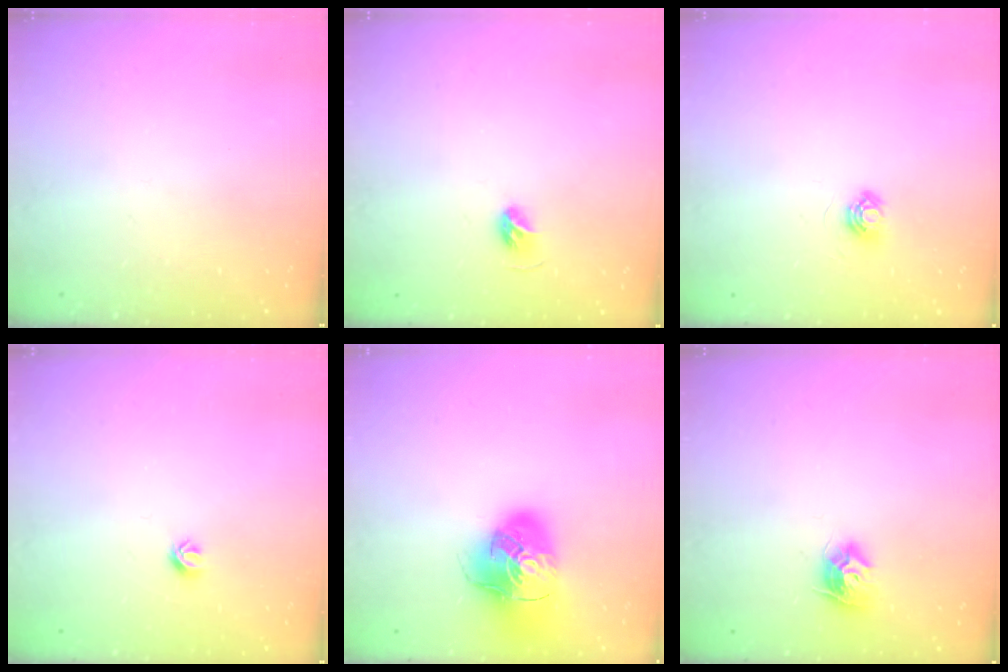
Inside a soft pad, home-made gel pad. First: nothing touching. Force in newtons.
{"total": 4.9, "press": 4.8, "slide": 1.1}
{"total": 5.0, "press": 4.9, "slide": 0.4}
{"total": 4.9, "press": 4.8, "slide": 0.9}
{"total": 17.4, "press": 17.2, "slide": 2.7}
{"total": 9.3, "press": 9.3, "slide": 0.2}